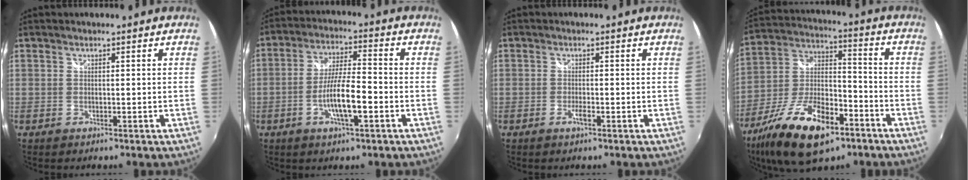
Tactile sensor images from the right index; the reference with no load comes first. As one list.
[{"total": 9.0, "force": [-3.3, 1.6, 8.3], "torque": [-0.159, -0.001, -0.059]}, {"total": 1.4, "force": [-0.8, 0.2, 1.1], "torque": [-0.025, -0.003, -0.016]}, {"total": 20.8, "force": [-11.8, 8.8, 14.7], "torque": [-0.292, -0.024, -0.204]}]